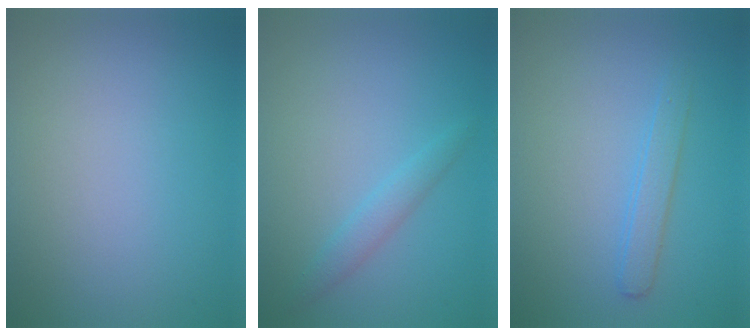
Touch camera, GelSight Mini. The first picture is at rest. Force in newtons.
{"total": 1.6, "press": 1.6, "slide": 0.1}
{"total": 1.7, "press": 1.7, "slide": 0.1}